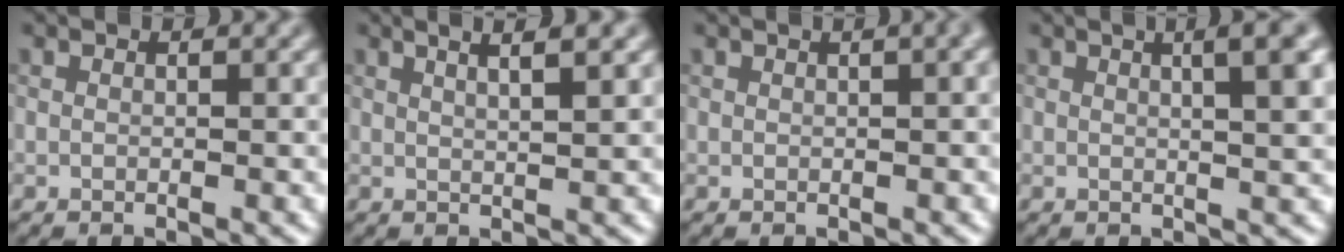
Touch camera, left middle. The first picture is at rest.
{"total": 3.0, "force": [1.8, 0.6, 2.3], "torque": [-0.014, 0.018, 0.014]}
{"total": 3.2, "force": [1.6, 1.4, 2.5], "torque": [-0.011, 0.025, 0.007]}
{"total": 5.6, "force": [2.2, 1.7, 4.9], "torque": [-0.038, 0.031, 0.017]}